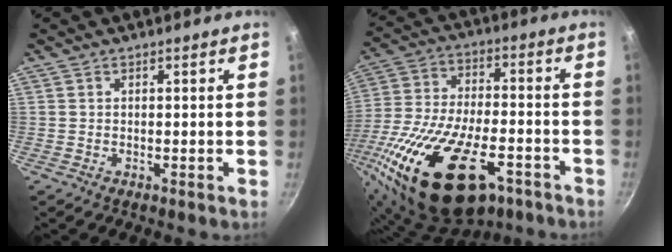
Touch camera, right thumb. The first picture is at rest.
{"total": 28.6, "force": [-13.2, 14.1, 21.1], "torque": [-0.397, 0.022, -0.225]}